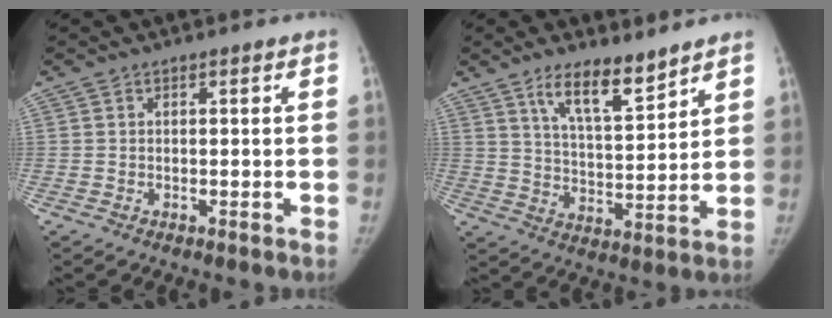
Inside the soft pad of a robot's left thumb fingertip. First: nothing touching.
{"total": 9.9, "force": [7.1, 2.9, 6.3], "torque": [-0.093, -0.053, 0.132]}